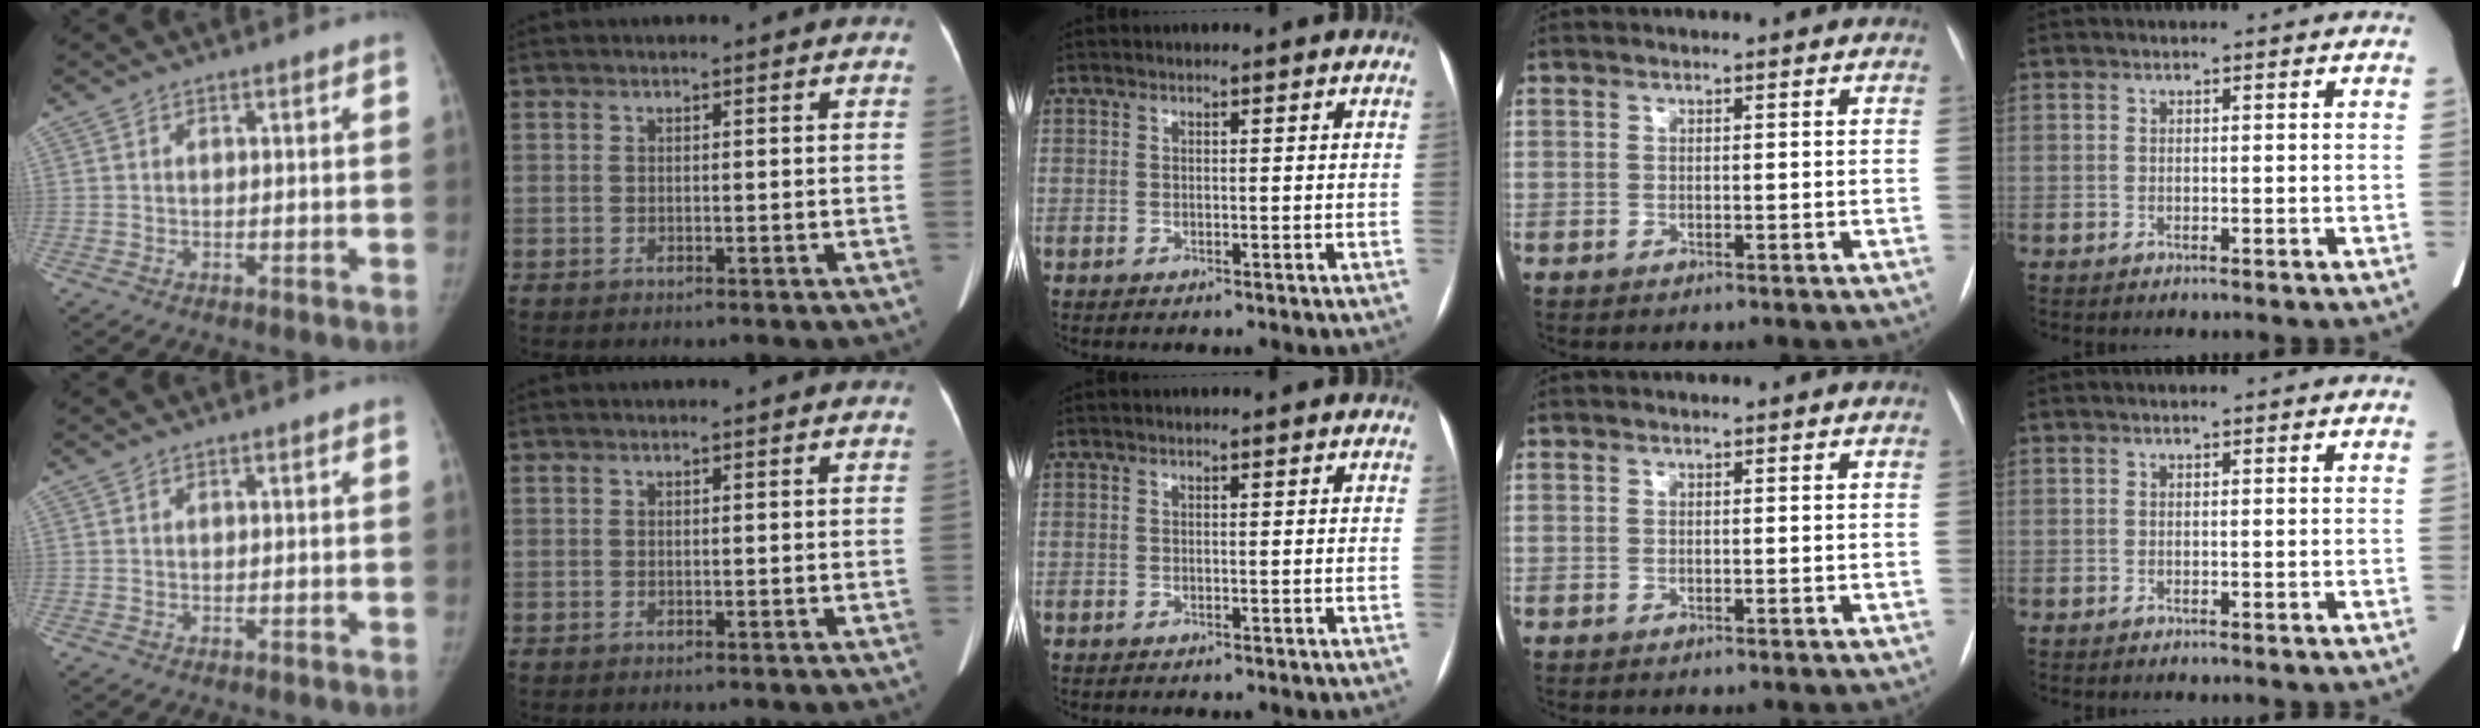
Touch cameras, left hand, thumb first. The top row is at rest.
{}